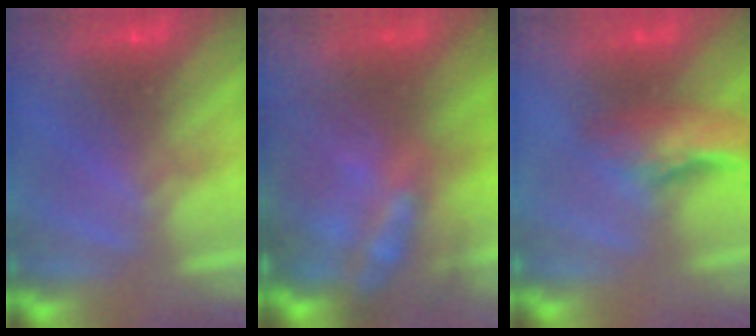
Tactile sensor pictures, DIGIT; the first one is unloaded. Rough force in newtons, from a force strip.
{"total": 13.2}
{"total": 5.3}